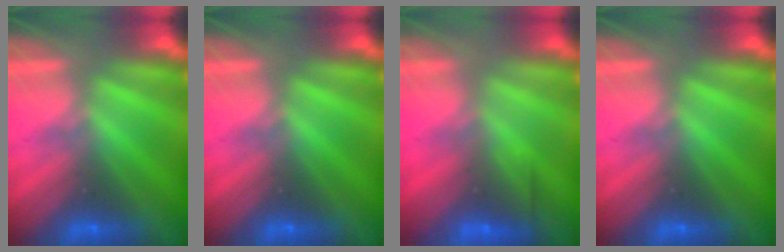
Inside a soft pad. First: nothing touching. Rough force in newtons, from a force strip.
{"total": 0.0}
{"total": 2.5}
{"total": 0.0}